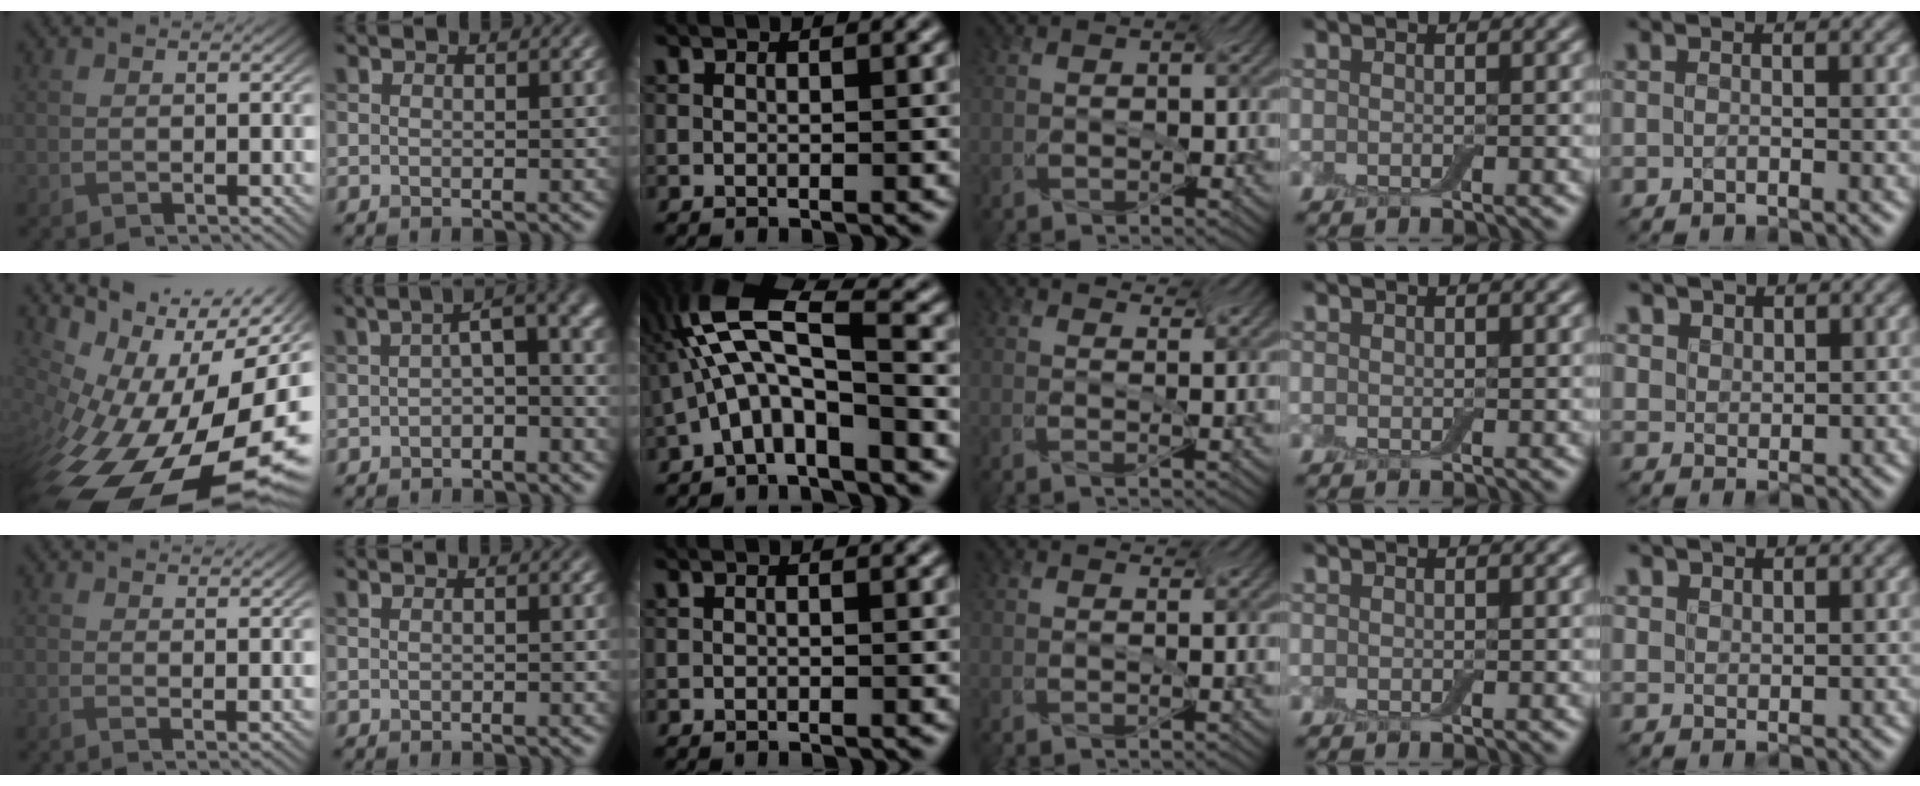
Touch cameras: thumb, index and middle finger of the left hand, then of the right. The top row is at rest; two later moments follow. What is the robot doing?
{"motion": "screw", "object": "jar lid"}